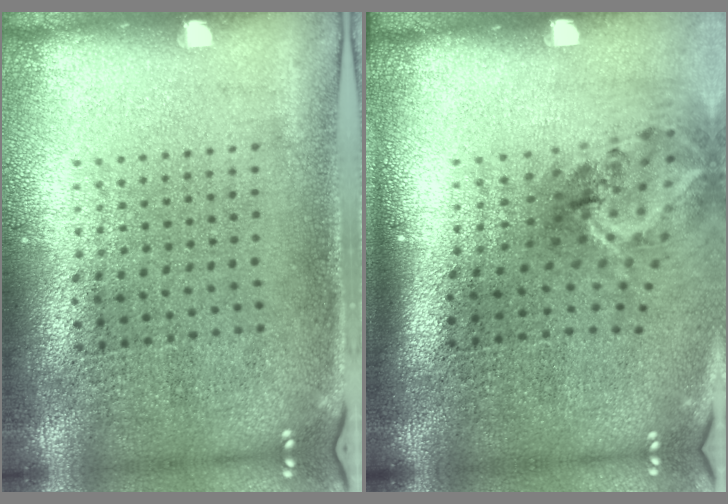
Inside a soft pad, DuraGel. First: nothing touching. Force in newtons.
{"total": 1.9, "press": 1.3, "slide": 1.4}